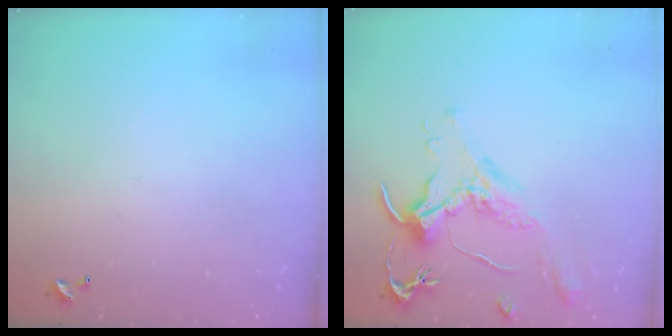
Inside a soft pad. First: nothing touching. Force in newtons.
{"total": 1.6, "press": 1.5, "slide": 0.7}